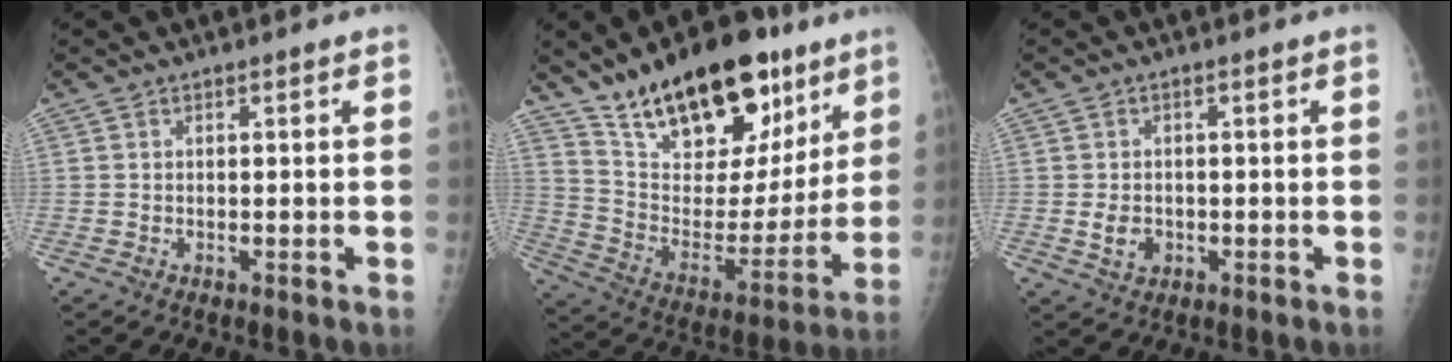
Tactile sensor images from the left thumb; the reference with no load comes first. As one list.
[{"total": 26.3, "force": [17.1, 11.9, 16.0], "torque": [-0.209, -0.067, 0.280]}, {"total": 3.4, "force": [-0.6, 2.7, 1.9], "torque": [-0.025, 0.001, -0.004]}]